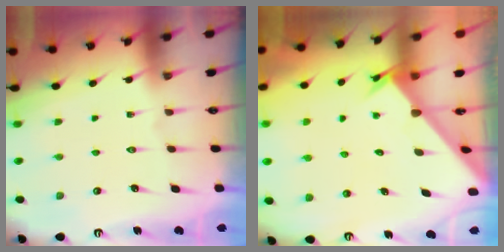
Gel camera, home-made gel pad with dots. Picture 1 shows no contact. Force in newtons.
{"total": 2.5, "press": 2.5, "slide": 0.2}